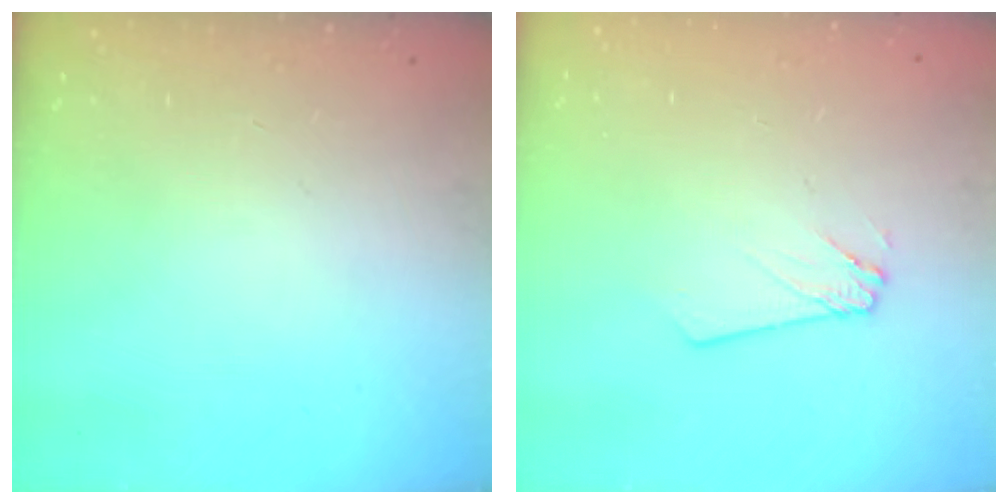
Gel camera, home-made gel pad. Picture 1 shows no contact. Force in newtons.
{"total": 2.4, "press": 2.4, "slide": 0.2}